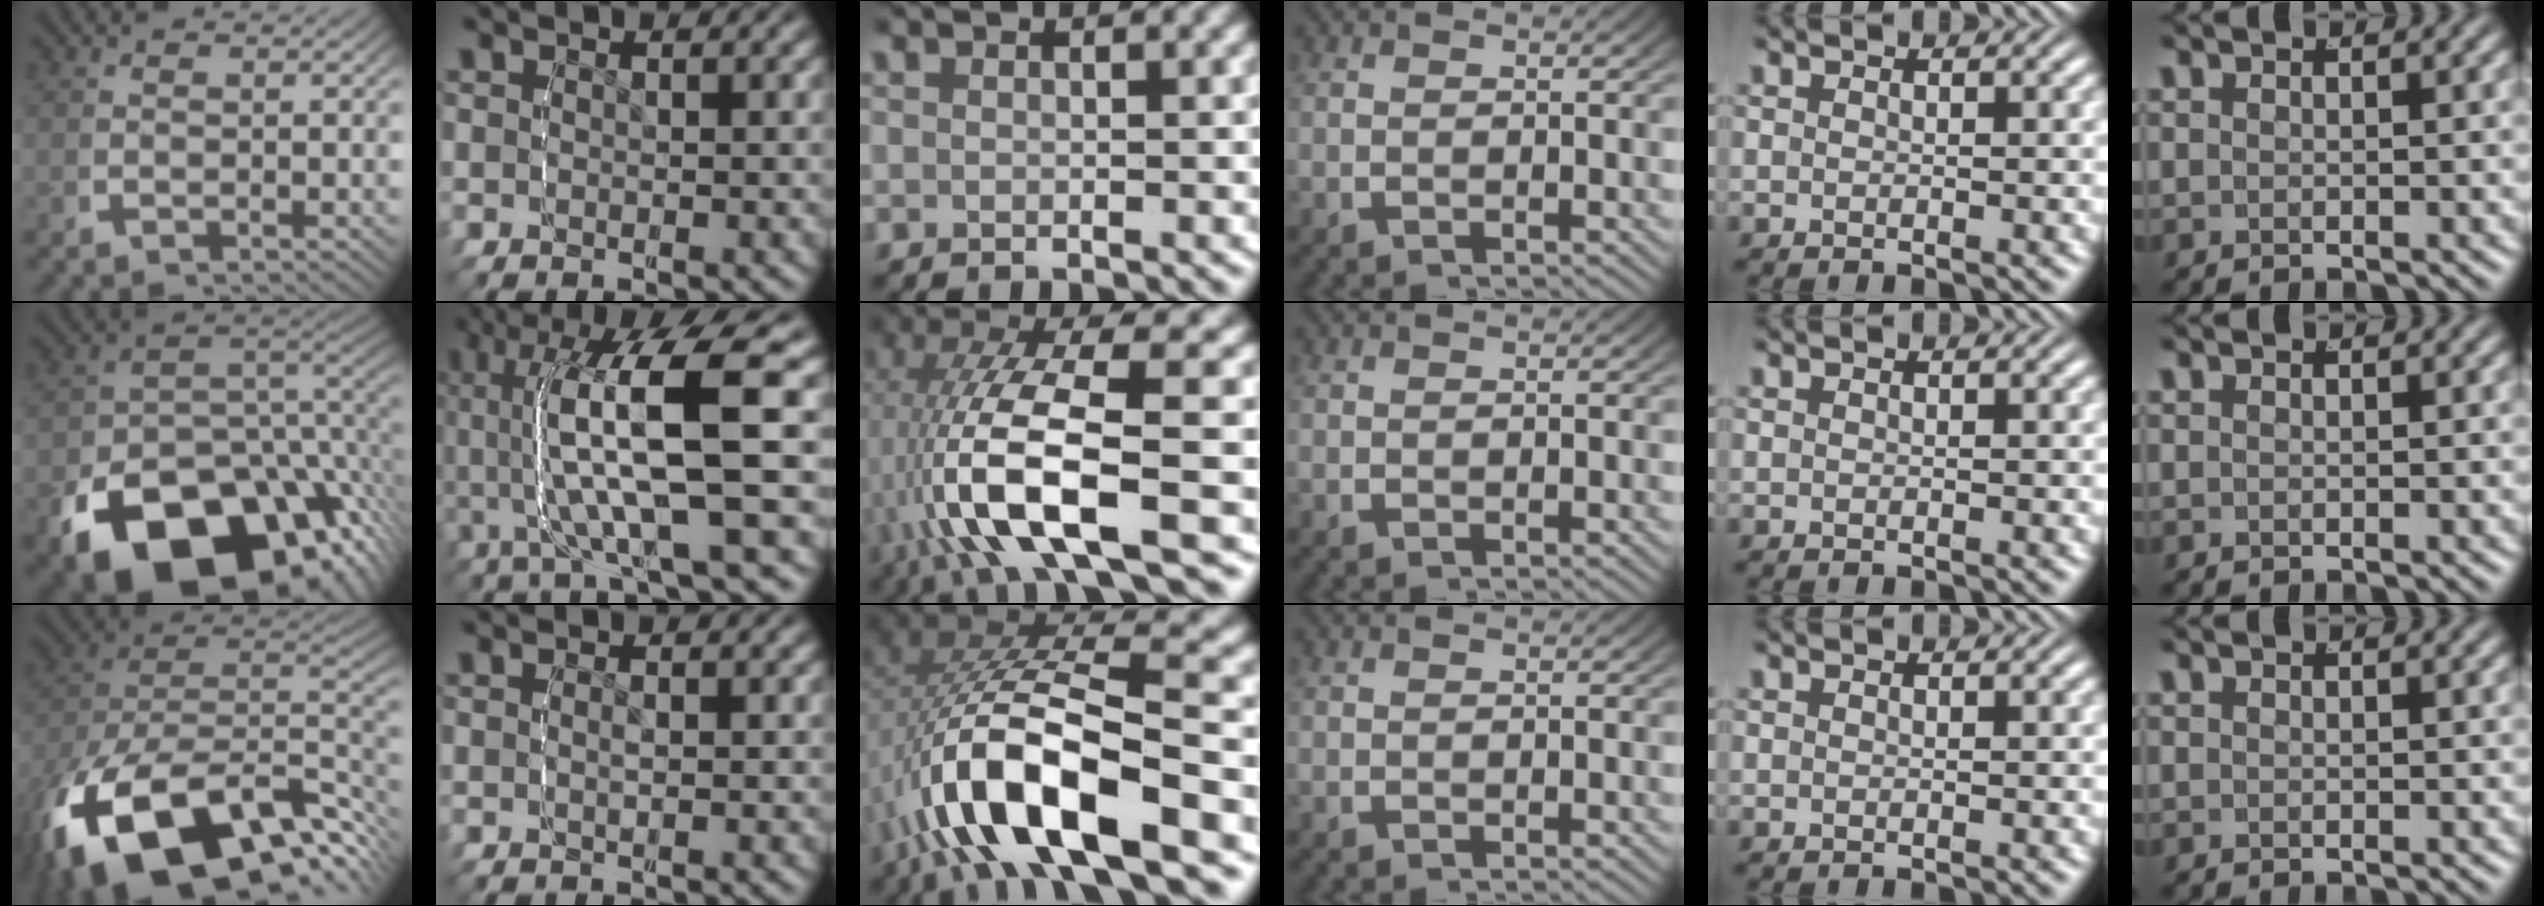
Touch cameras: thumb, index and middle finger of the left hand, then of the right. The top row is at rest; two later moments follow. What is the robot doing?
{"motion": "lift_and_place", "object": "tape"}